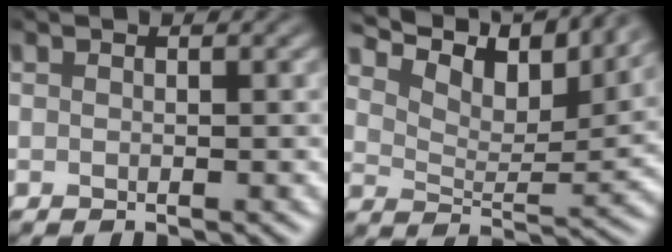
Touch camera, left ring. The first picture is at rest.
{"total": 9.9, "force": [8.5, 2.5, 4.5], "torque": [-0.086, 0.007, 0.130]}